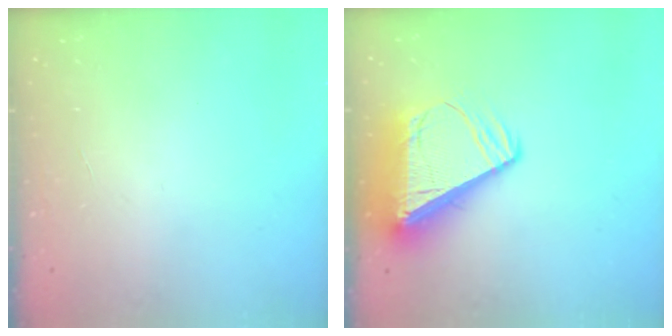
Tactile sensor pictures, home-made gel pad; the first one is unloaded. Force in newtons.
{"total": 14.3, "press": 14.2, "slide": 1.5}